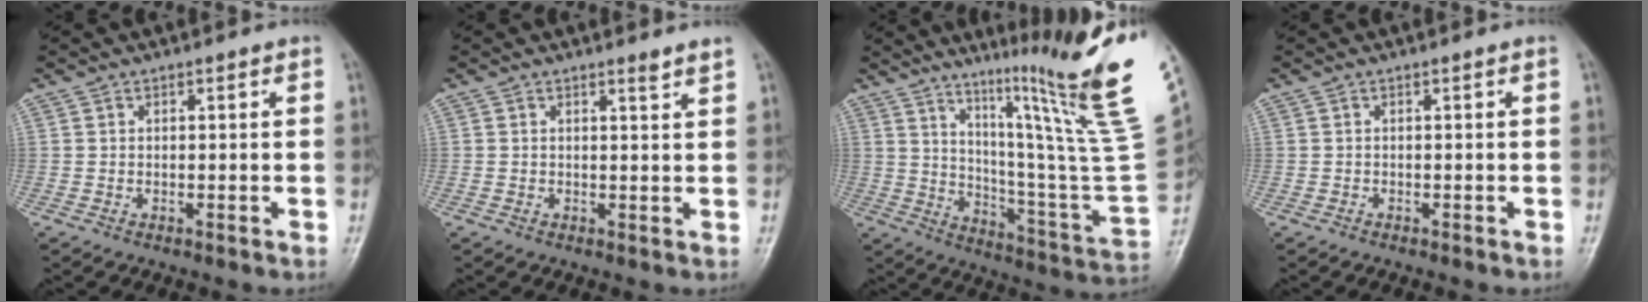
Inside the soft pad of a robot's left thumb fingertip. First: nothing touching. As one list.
[{"total": 1.1, "force": [1.0, -0.3, 0.4], "torque": [-0.003, -0.013, 0.013]}, {"total": 28.8, "force": [15.9, 2.2, 23.9], "torque": [-0.298, -0.086, 0.249]}, {"total": 0.0}]